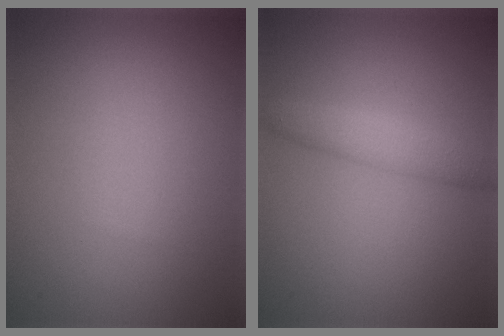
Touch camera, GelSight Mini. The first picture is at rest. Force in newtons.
{"total": 2.7, "press": 2.7, "slide": 0.0}